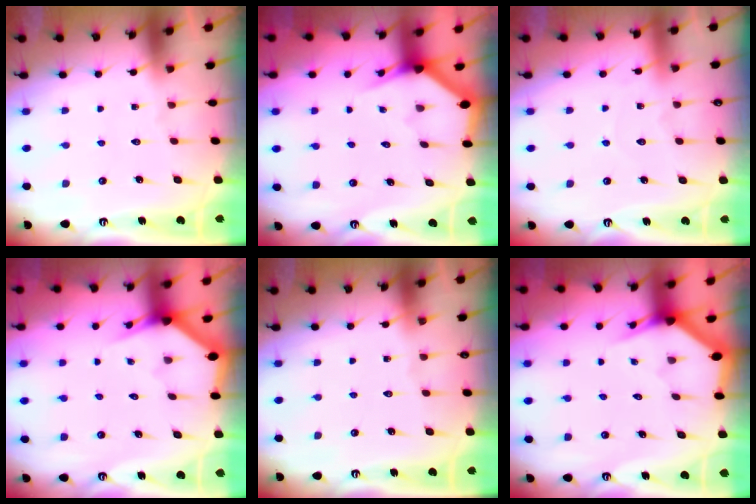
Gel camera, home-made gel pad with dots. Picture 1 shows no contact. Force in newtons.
{"total": 2.7, "press": 2.7, "slide": 0.1}
{"total": 2.6, "press": 2.6, "slide": 0.3}
{"total": 2.8, "press": 2.8, "slide": 0.1}
{"total": 0.0}
{"total": 2.9, "press": 2.9, "slide": 0.0}